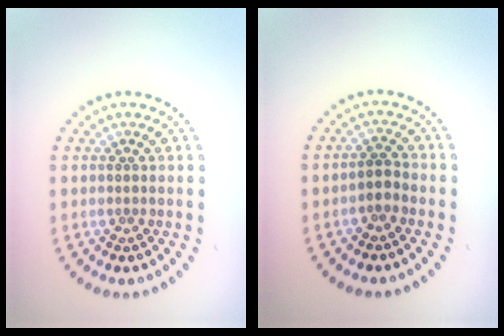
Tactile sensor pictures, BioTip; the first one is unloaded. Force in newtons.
{"total": 1.3, "press": 1.1, "slide": 0.6}